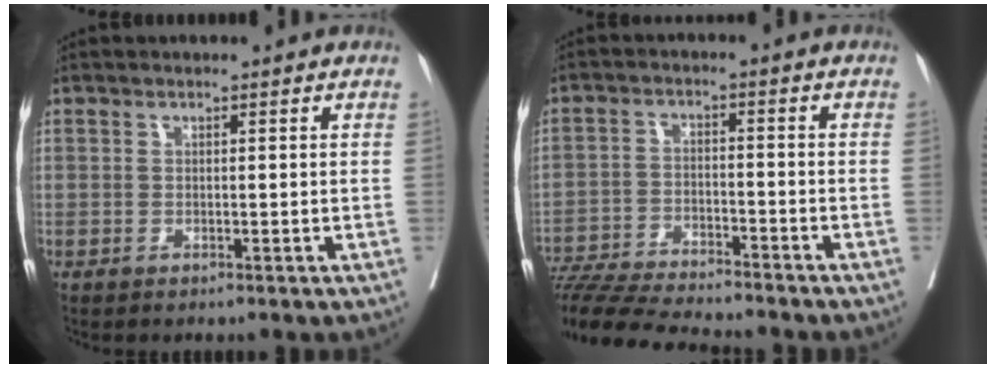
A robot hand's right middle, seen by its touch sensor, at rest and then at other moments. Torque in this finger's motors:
{"motor_torque": [0.94, -1.20, 0.25, 0.13]}